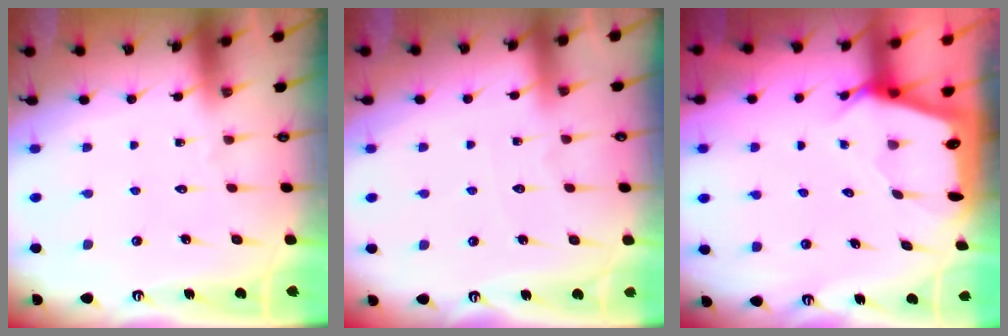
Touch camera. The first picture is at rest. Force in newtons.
{"total": 2.4, "press": 2.4, "slide": 0.3}
{"total": 2.5, "press": 2.5, "slide": 0.2}